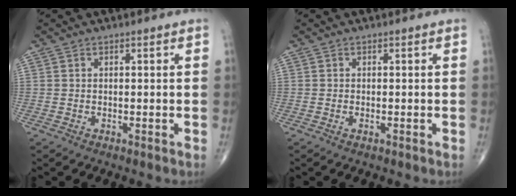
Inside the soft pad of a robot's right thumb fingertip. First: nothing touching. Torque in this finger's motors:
{"motor_torque": [-0.21, 0.07, -0.18, -0.12, -0.03]}